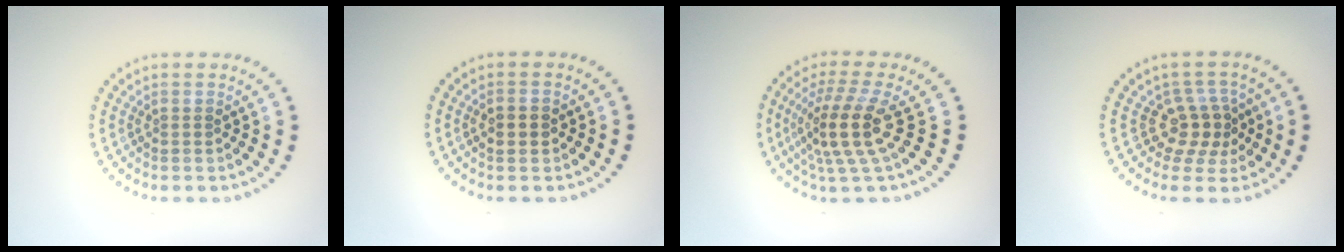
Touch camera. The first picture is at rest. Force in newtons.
{"total": 2.1, "press": 2.0, "slide": 0.2}
{"total": 4.7, "press": 3.5, "slide": 3.2}
{"total": 3.2, "press": 2.4, "slide": 2.1}